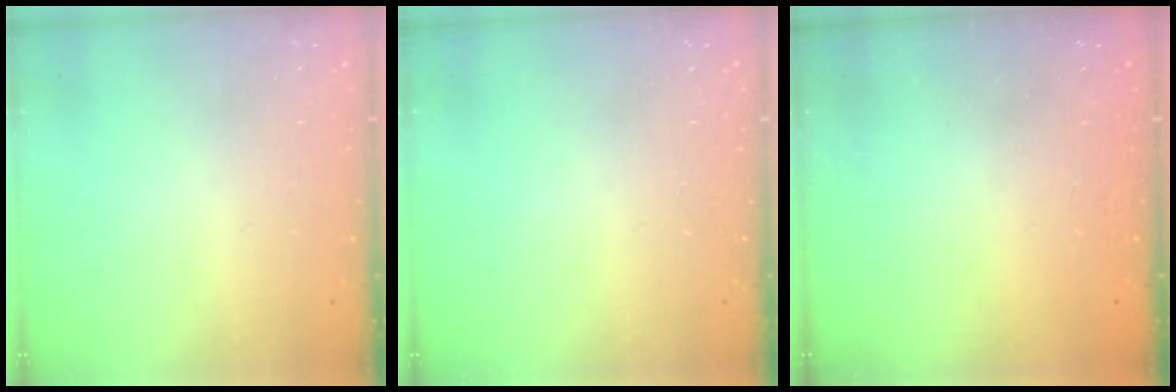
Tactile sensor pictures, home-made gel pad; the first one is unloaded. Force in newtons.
{"total": 0.0}
{"total": 2.3, "press": 2.2, "slide": 0.7}